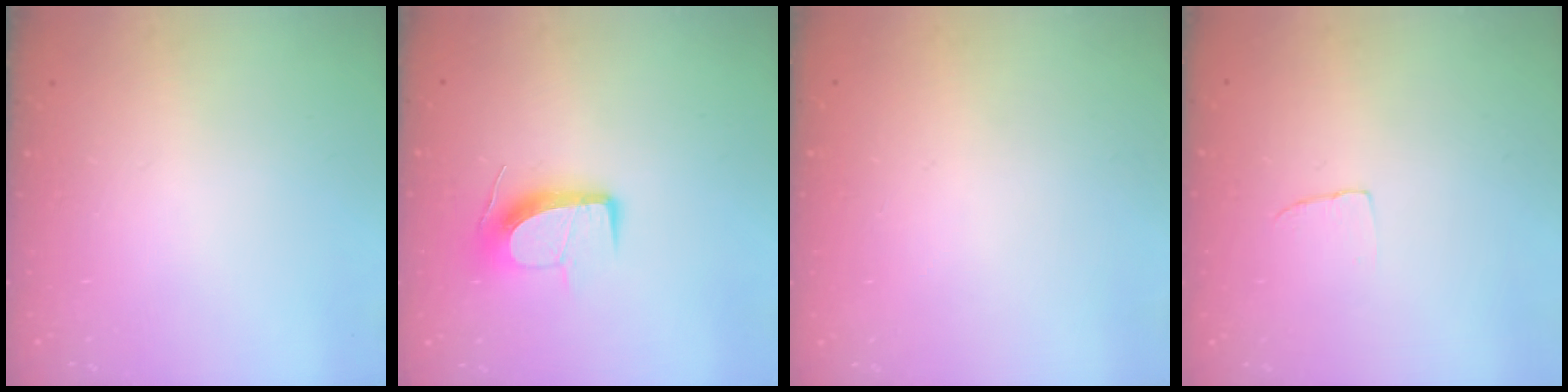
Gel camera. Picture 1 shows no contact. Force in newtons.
{"total": 10.9, "press": 10.9, "slide": 0.2}
{"total": 0.7, "press": 0.6, "slide": 0.3}
{"total": 2.4, "press": 2.4, "slide": 0.1}